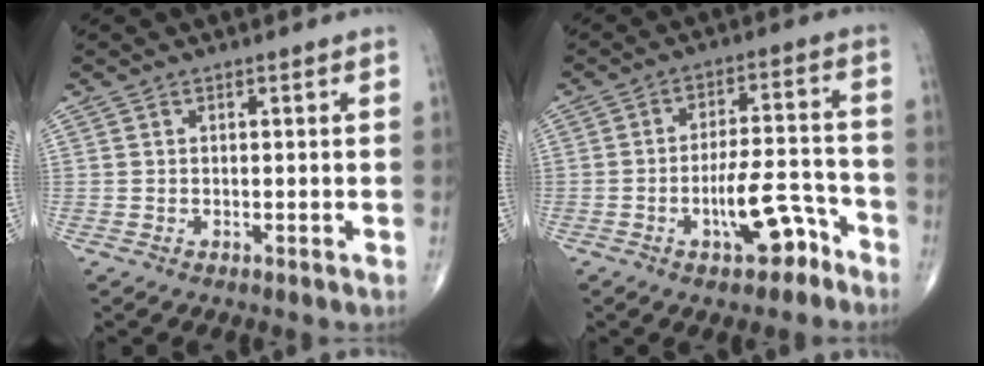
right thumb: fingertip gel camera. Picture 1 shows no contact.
{"total": 9.7, "force": [-5.2, 3.9, 7.3], "torque": [-0.108, 0.049, -0.080]}